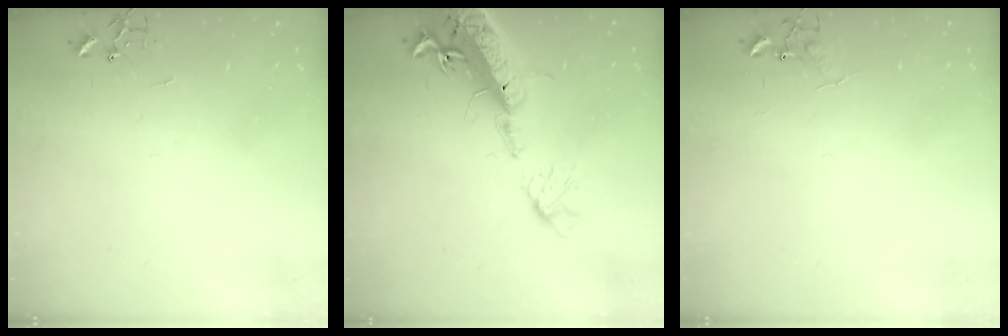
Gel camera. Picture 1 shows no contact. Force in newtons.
{"total": 20.3, "press": 19.8, "slide": 4.4}
{"total": 5.2, "press": 5.2, "slide": 0.6}